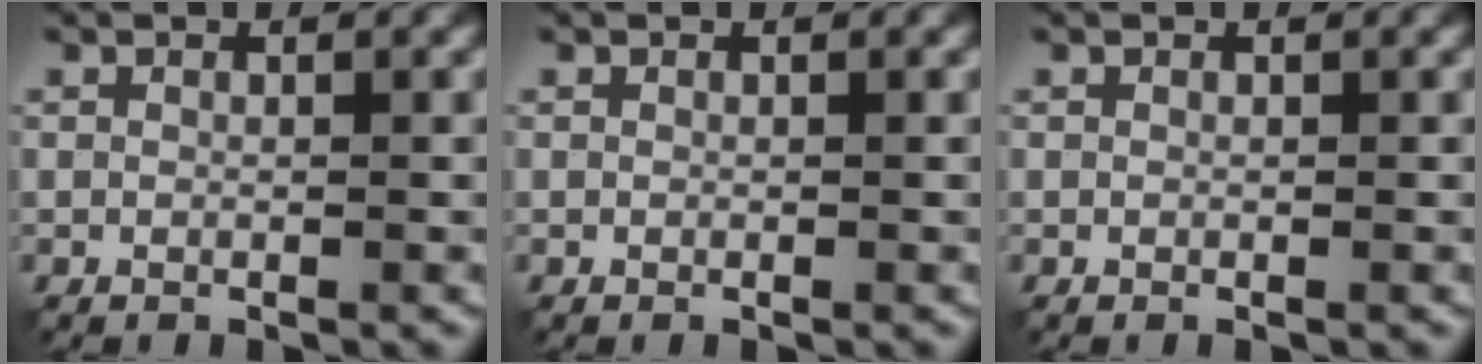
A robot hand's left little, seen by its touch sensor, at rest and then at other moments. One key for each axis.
{"total": 0.0}
{"total": 0.0}